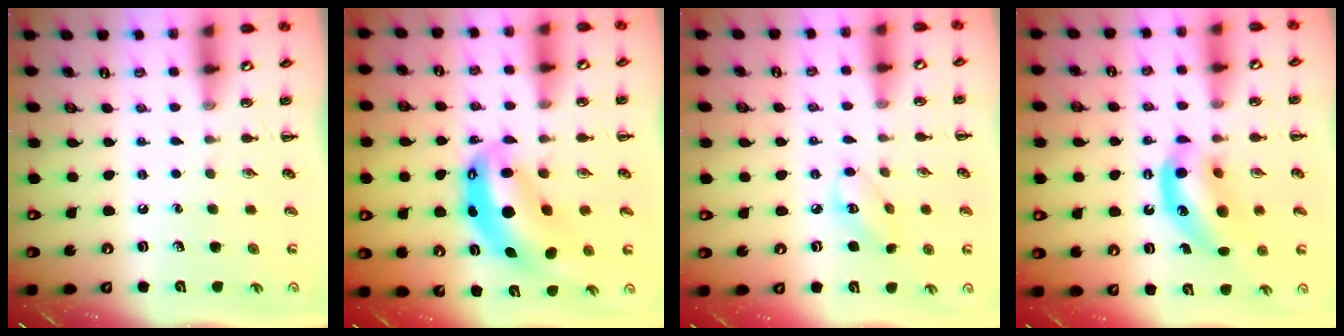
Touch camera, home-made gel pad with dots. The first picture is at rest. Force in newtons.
{"total": 10.9, "press": 10.6, "slide": 2.6}
{"total": 4.2, "press": 4.1, "slide": 0.8}
{"total": 11.5, "press": 11.1, "slide": 3.0}